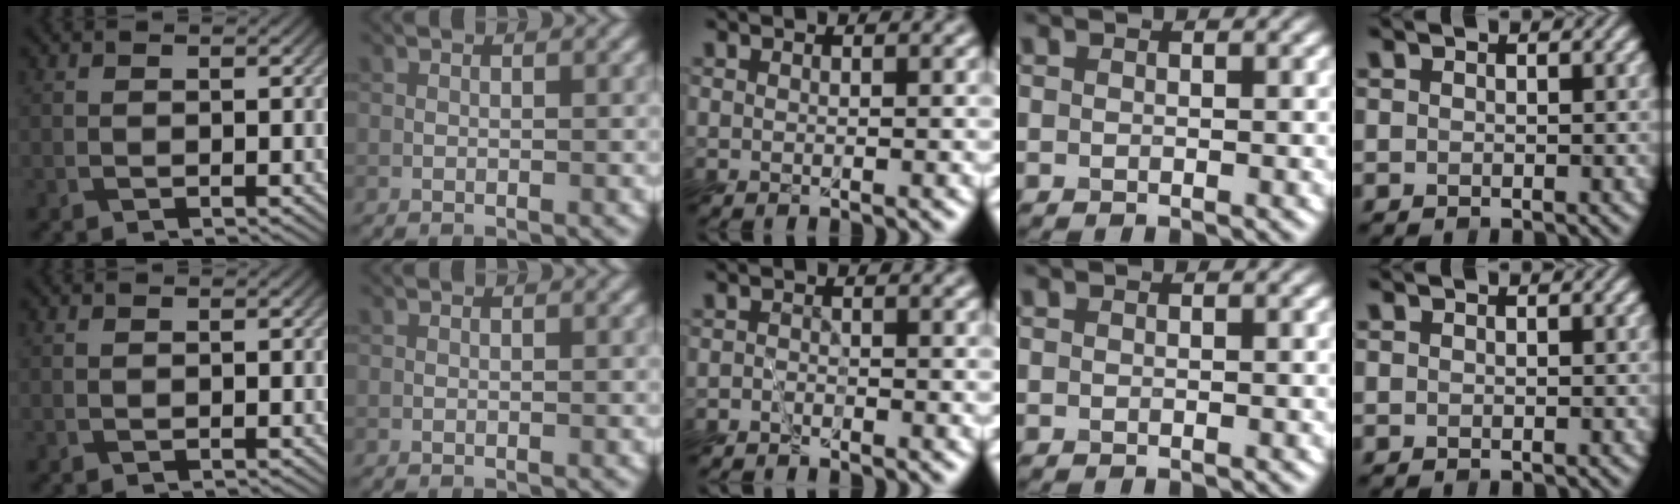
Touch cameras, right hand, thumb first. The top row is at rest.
{"middle": {"total": 1.0, "force": [-0.8, 0.5, 0.2], "torque": [0.004, 0.000, -0.021]}}